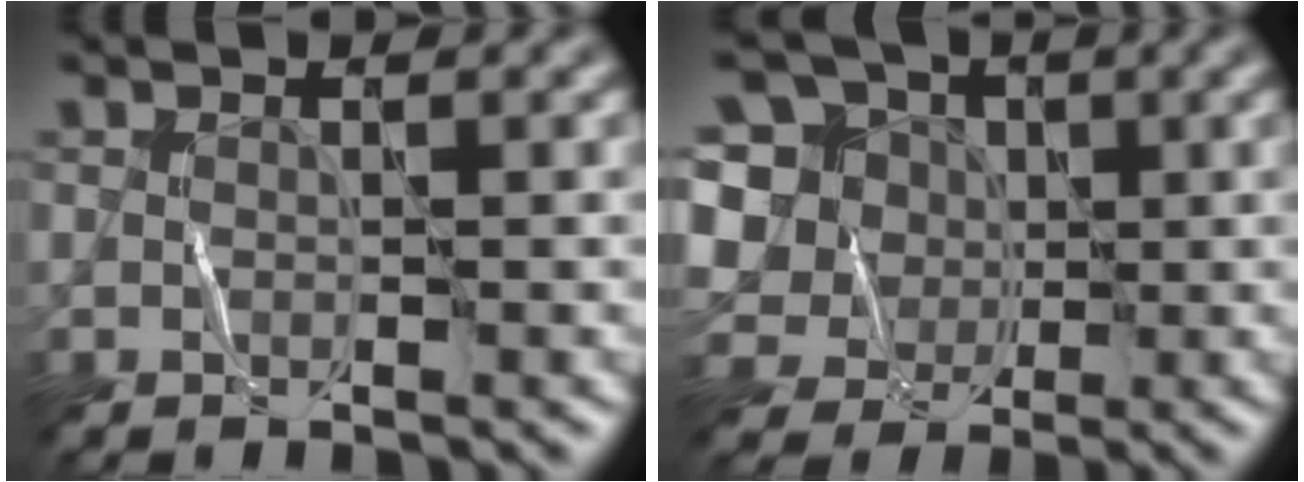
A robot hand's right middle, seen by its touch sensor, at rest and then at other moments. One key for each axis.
{"total": 10.0, "fx": 2.6, "fy": 8.6, "fz": 4.3, "tx": -0.113, "ty": 0.035, "tz": 0.027}